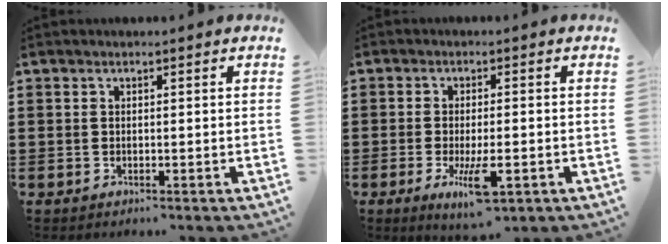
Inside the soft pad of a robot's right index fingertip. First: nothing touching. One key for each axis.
{"total": 6.4, "fx": -2.5, "fy": 1.8, "fz": 5.6, "tx": -0.114, "ty": -0.015, "tz": -0.043}